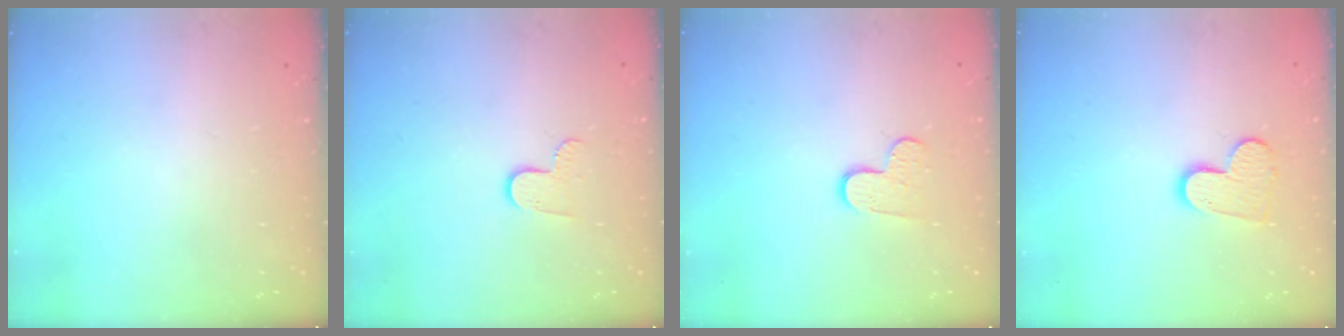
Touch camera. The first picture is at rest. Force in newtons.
{"total": 5.2, "press": 5.2, "slide": 0.5}
{"total": 7.9, "press": 7.9, "slide": 0.5}
{"total": 9.9, "press": 9.8, "slide": 0.7}